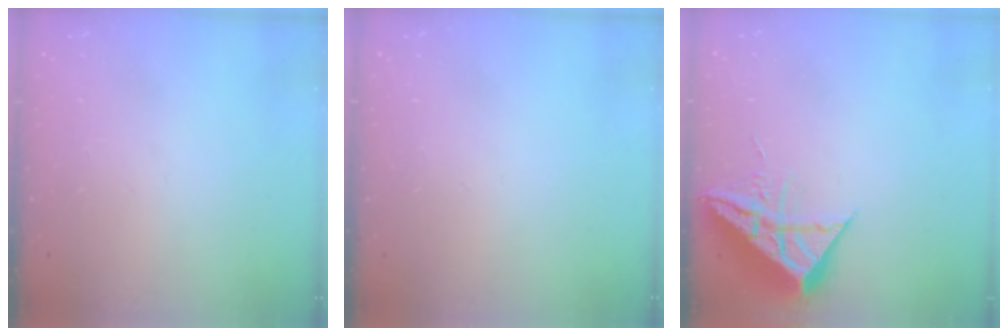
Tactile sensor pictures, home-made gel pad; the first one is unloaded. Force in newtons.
{"total": 0.0}
{"total": 10.0, "press": 9.9, "slide": 0.8}